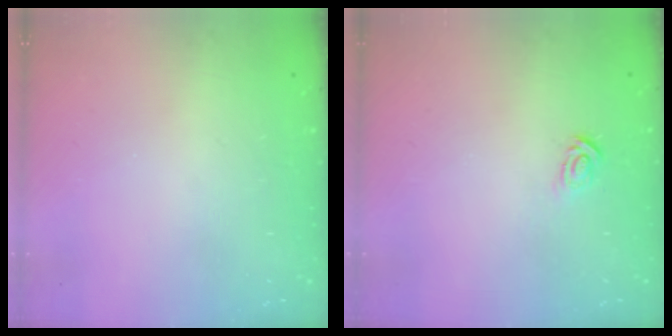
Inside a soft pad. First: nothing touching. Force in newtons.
{"total": 2.9, "press": 2.9, "slide": 0.2}